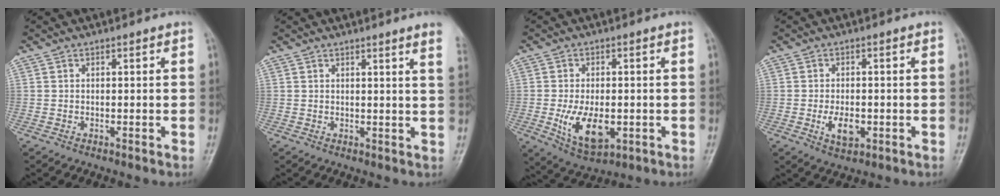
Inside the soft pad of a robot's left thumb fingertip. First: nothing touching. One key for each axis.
{"total": 4.7, "fx": 3.4, "fy": -0.8, "fz": 3.2, "tx": -0.040, "ty": -0.015, "tz": 0.031}
{"total": 9.7, "fx": -2.1, "fy": 5.3, "fz": 7.9, "tx": -0.133, "ty": -0.007, "tz": -0.024}
{"total": 4.8, "fx": -1.3, "fy": 2.7, "fz": 3.8, "tx": -0.062, "ty": -0.001, "tz": -0.017}